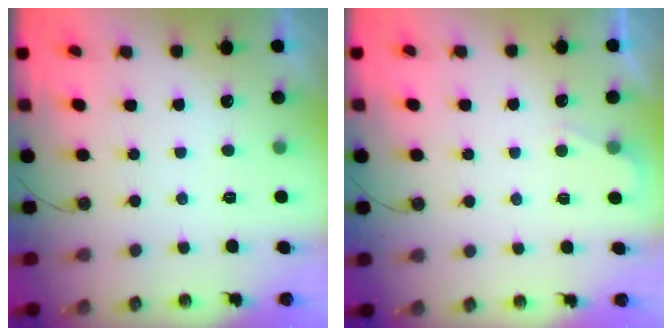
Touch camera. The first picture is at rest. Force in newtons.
{"total": 2.4, "press": 2.4, "slide": 0.4}